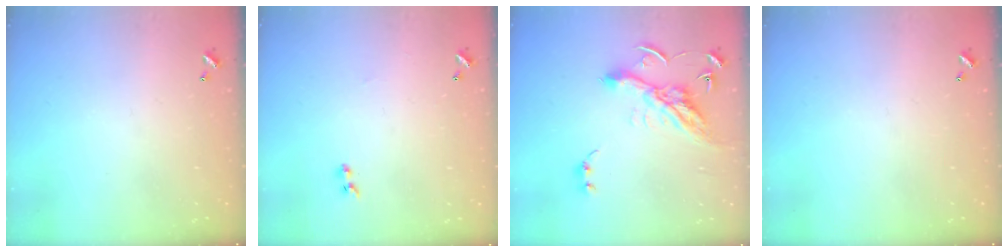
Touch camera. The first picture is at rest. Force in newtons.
{"total": 2.1, "press": 1.9, "slide": 1.0}
{"total": 14.1, "press": 14.0, "slide": 1.1}
{"total": 0.0}